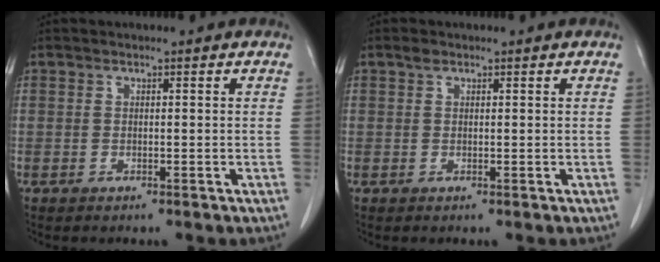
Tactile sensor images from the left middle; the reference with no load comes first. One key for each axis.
{"total": 0.8, "fx": 0.6, "fy": 0.4, "fz": 0.4, "tx": -0.009, "ty": 0.004, "tz": 0.011}